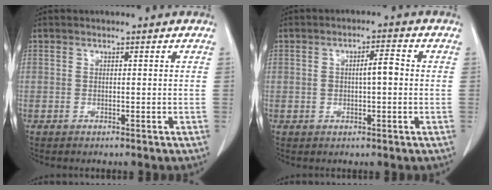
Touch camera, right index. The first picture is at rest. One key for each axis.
{"total": 3.9, "fx": 0.2, "fy": 1.1, "fz": 3.8, "tx": -0.068, "ty": 0.014, "tz": 0.004}